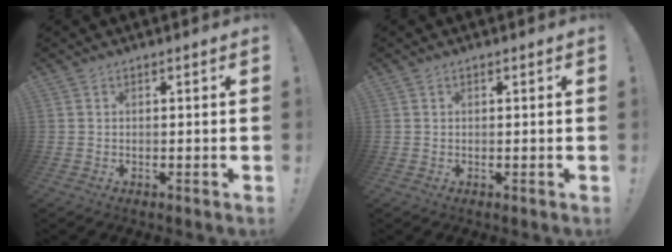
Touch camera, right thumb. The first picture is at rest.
{"total": 0.0}